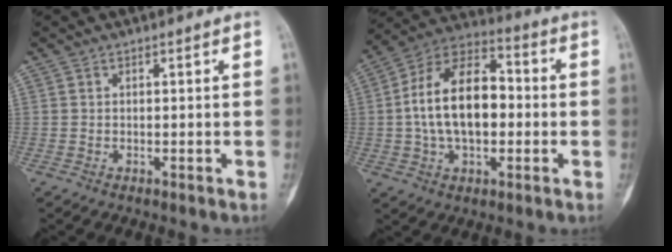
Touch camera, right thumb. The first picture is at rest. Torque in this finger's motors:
{"motor_torque": [0.00, 0.98, 0.75, -0.50, 0.35]}